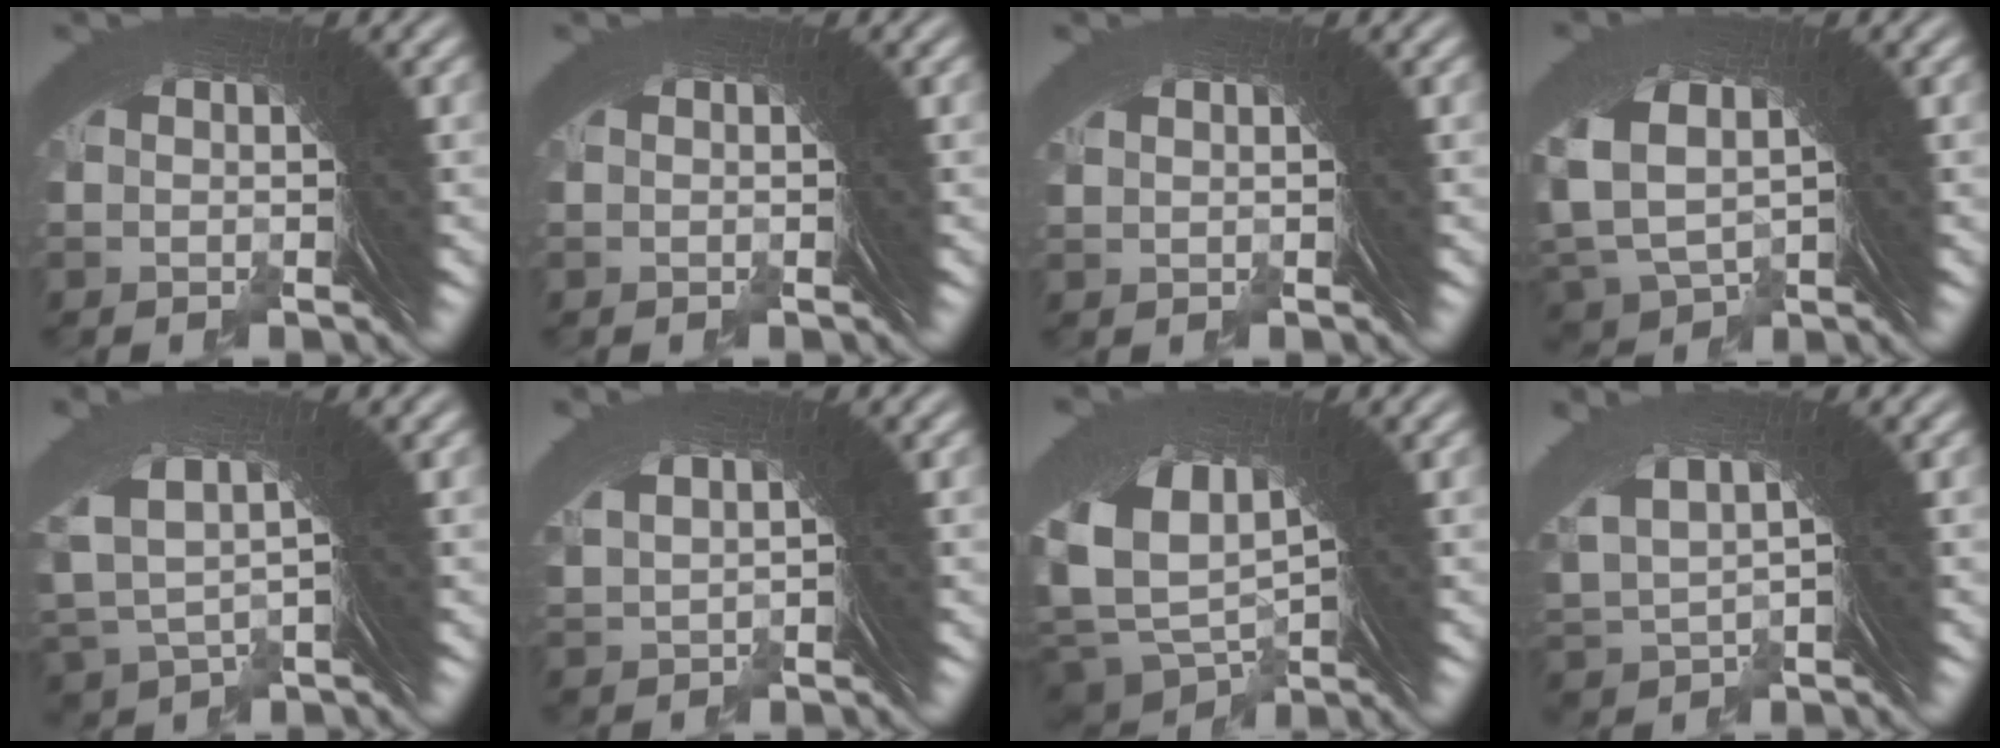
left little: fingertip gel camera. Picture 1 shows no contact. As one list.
[{"total": 0.0}, {"total": 0.7, "force": [0.5, -0.4, -0.3], "torque": [0.016, 0.002, 0.013]}, {"total": 5.8, "force": [-0.1, 5.1, 2.8], "torque": [-0.096, -0.034, 0.016]}, {"total": 6.4, "force": [2.1, 4.7, 3.9], "torque": [-0.096, -0.001, 0.035]}, {"total": 1.7, "force": [1.1, 1.1, 0.6], "torque": [-0.015, 0.000, 0.031]}, {"total": 7.8, "force": [1.2, 6.0, 4.9], "torque": [-0.125, -0.033, 0.039]}, {"total": 5.8, "force": [2.3, 4.4, 3.1], "torque": [-0.080, 0.008, 0.039]}]